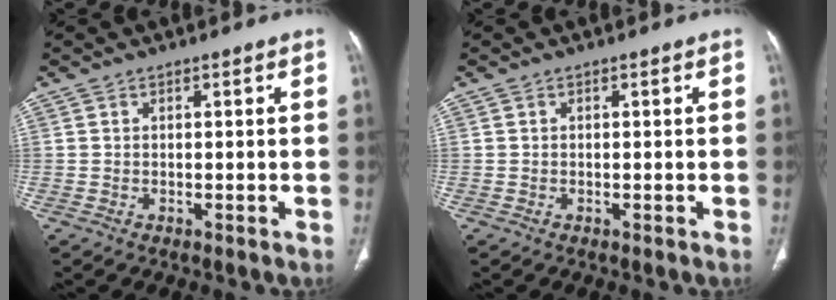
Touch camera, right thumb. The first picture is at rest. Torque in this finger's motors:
{"motor_torque": [-0.19, 0.10, -0.22, 0.10, 0.07]}